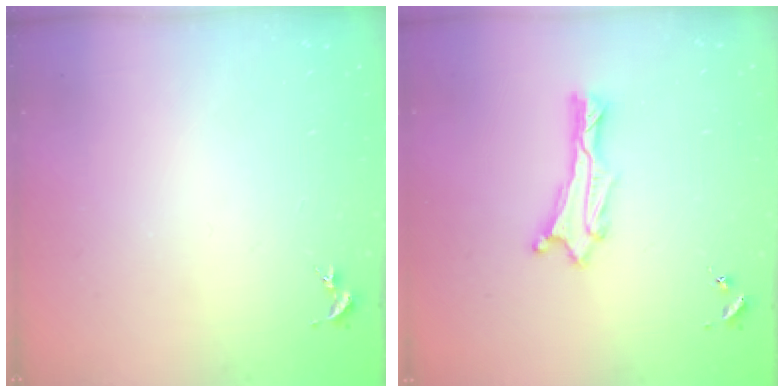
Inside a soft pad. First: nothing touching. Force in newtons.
{"total": 0.9, "press": 0.8, "slide": 0.1}